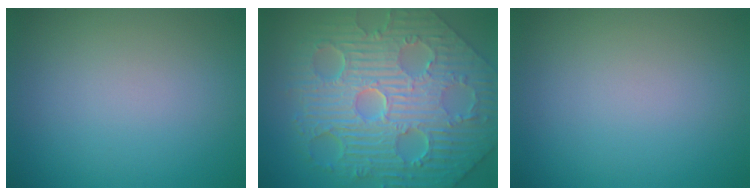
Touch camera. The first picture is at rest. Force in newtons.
{"total": 12.4, "press": 8.2, "slide": 9.3}
{"total": 0.0}